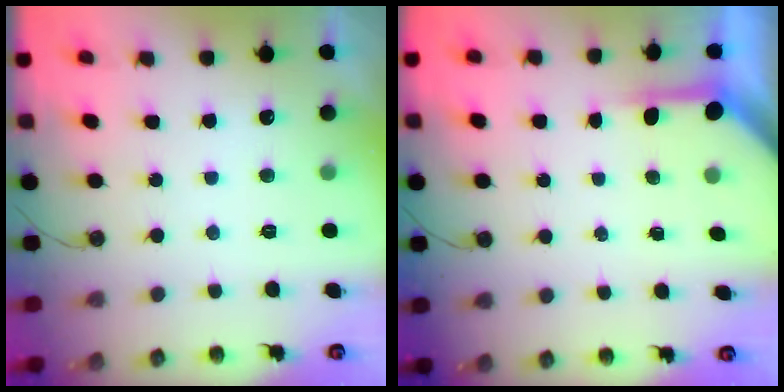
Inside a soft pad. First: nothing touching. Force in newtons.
{"total": 3.9, "press": 3.9, "slide": 0.3}